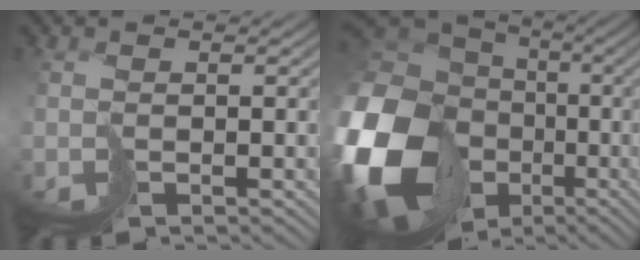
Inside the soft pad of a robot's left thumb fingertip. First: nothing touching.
{"total": 21.0, "force": [-5.4, 17.3, 10.8], "torque": [-0.306, -0.057, -0.092]}